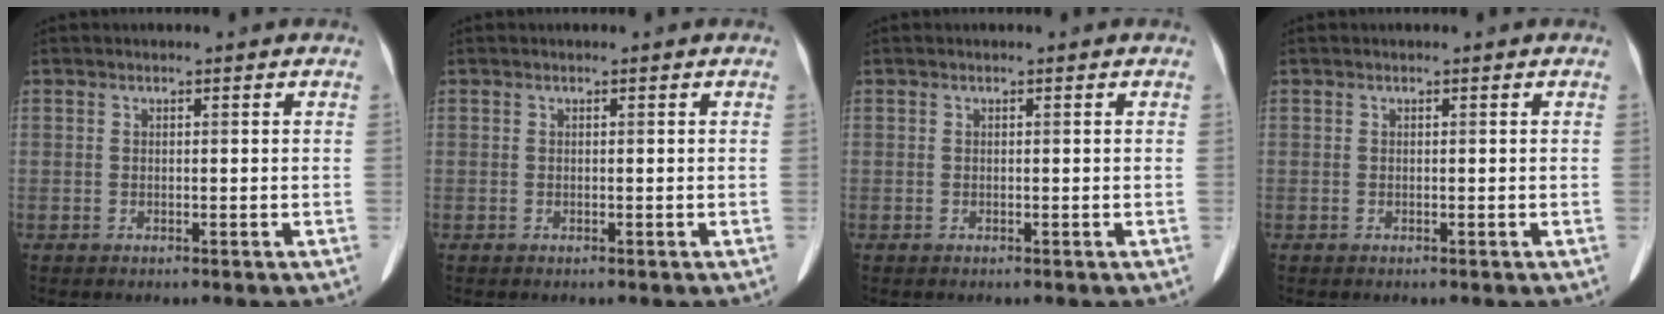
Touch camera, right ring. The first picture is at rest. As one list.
[{"total": 0.0}, {"total": 0.0}, {"total": 0.0}]